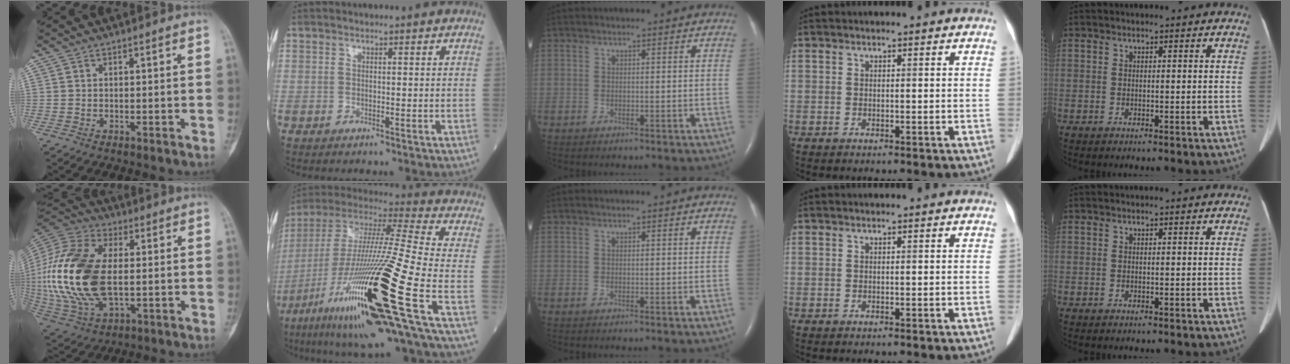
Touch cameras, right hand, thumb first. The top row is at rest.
{"thumb": {"total": 25.1, "force": [-0.1, 13.9, 20.9], "torque": [-0.460, -0.009, 0.003]}, "index": {"total": 29.0, "force": [-11.1, 0.9, 26.8], "torque": [-0.506, -0.062, -0.205]}}